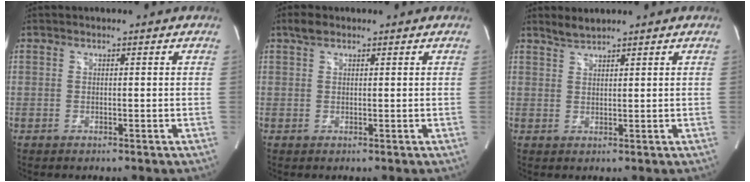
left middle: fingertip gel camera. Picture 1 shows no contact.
{"total": 1.8, "force": [1.3, 0.8, 0.9], "torque": [-0.025, 0.011, 0.026]}
{"total": 2.0, "force": [2.0, -0.1, 0.3], "torque": [-0.013, 0.003, 0.044]}